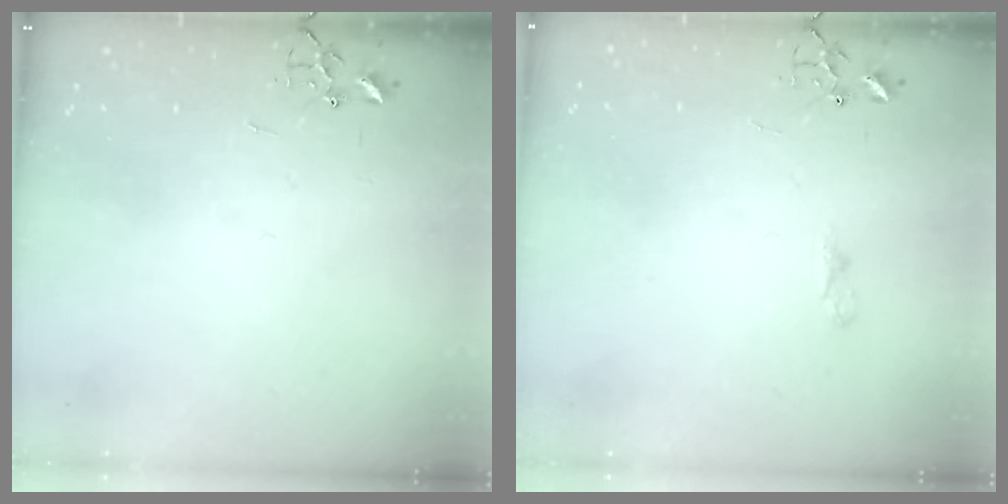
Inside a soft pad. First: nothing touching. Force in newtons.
{"total": 5.0, "press": 4.9, "slide": 0.6}